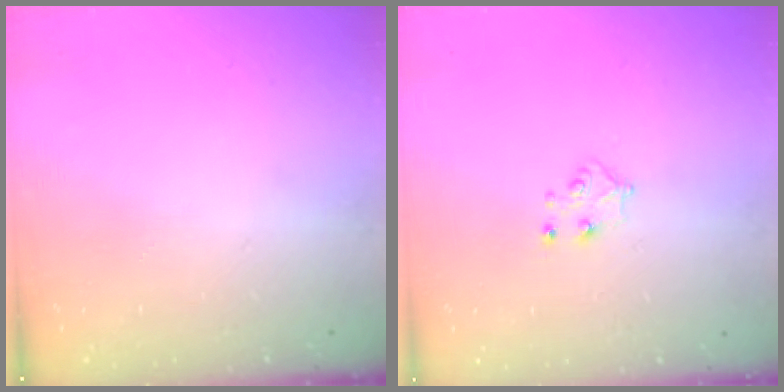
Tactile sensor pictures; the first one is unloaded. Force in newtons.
{"total": 5.5, "press": 5.5, "slide": 0.5}